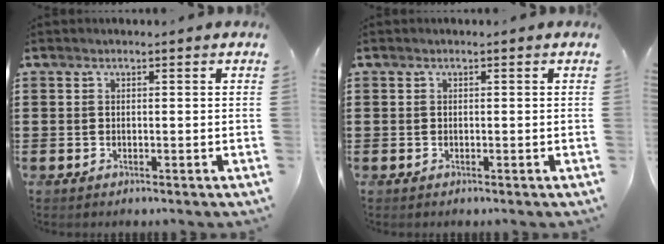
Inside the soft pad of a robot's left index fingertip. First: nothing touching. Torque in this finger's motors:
{"motor_torque": [0.00, 0.00, 0.00, 0.00]}